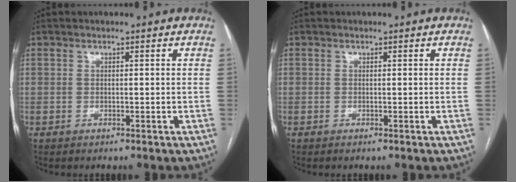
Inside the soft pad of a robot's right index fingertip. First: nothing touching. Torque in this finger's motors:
{"motor_torque": [0.10, -0.11, -0.04, -0.01]}